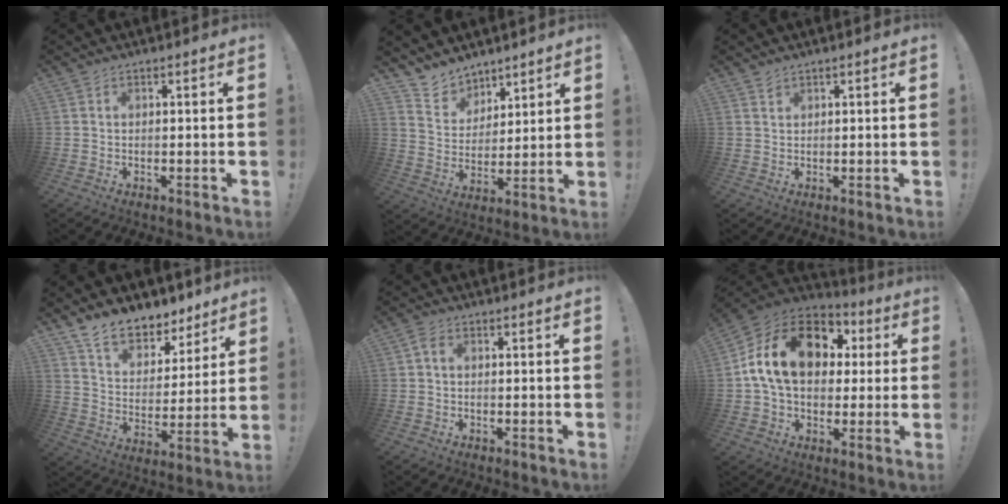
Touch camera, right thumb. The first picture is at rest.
{"total": 9.3, "force": [7.9, 4.9, 0.3], "torque": [-0.021, -0.075, 0.156]}
{"total": 0.8, "force": [0.7, 0.4, 0.2], "torque": [-0.003, -0.001, 0.014]}
{"total": 12.0, "force": [10.1, 5.4, 3.8], "torque": [-0.077, -0.077, 0.189]}
{"total": 2.0, "force": [0.3, 1.3, 1.5], "torque": [-0.037, 0.009, 0.006]}
{"total": 20.0, "force": [4.6, 13.7, 13.9], "torque": [-0.238, 0.008, 0.086]}